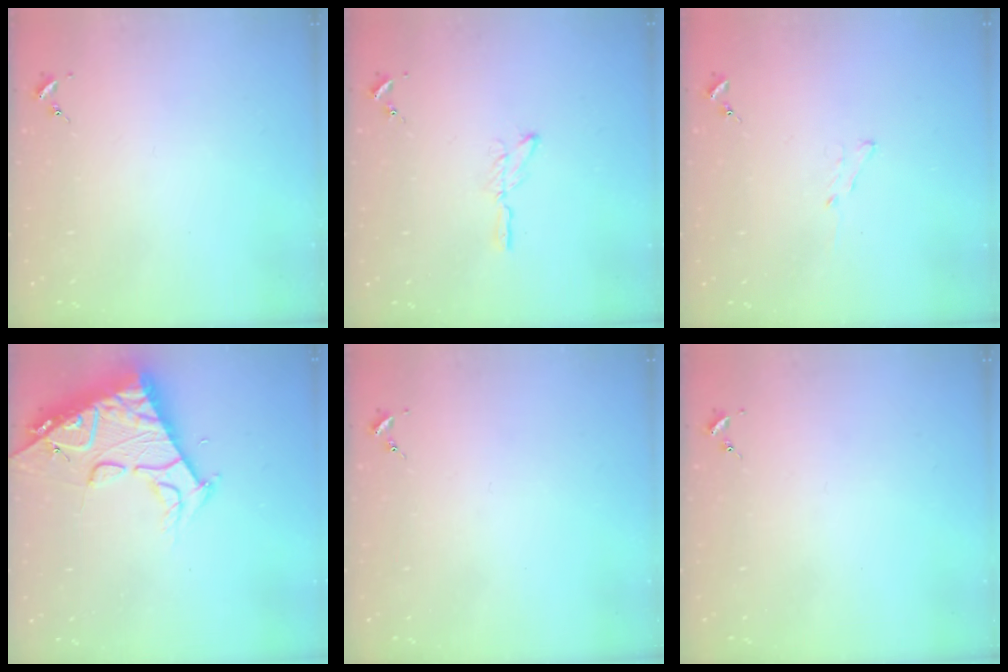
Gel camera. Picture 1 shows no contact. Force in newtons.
{"total": 4.5, "press": 4.5, "slide": 0.5}
{"total": 3.8, "press": 3.7, "slide": 0.4}
{"total": 17.7, "press": 17.6, "slide": 1.7}
{"total": 0.0}
{"total": 0.0}